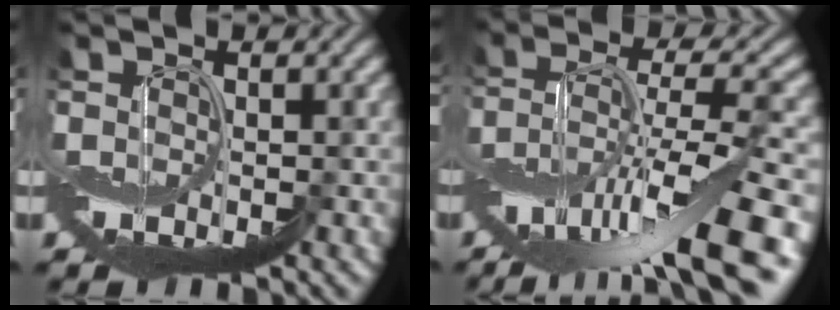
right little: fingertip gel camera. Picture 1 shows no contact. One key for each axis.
{"total": 11.9, "fx": -5.3, "fy": 4.0, "fz": 9.9, "tx": -0.182, "ty": 0.017, "tz": -0.085}